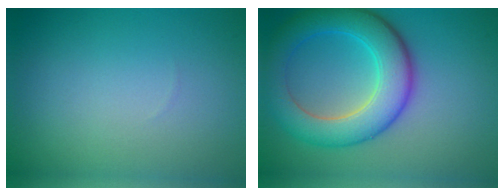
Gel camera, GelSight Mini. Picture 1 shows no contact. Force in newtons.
{"total": 7.4, "press": 7.4, "slide": 0.4}